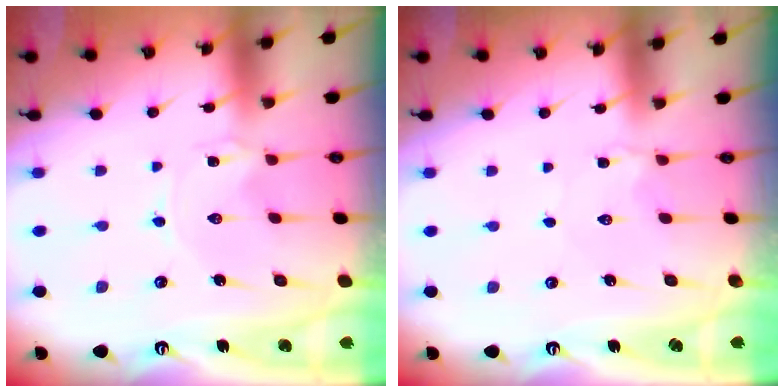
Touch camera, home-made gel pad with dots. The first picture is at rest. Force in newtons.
{"total": 2.1, "press": 2.1, "slide": 0.2}